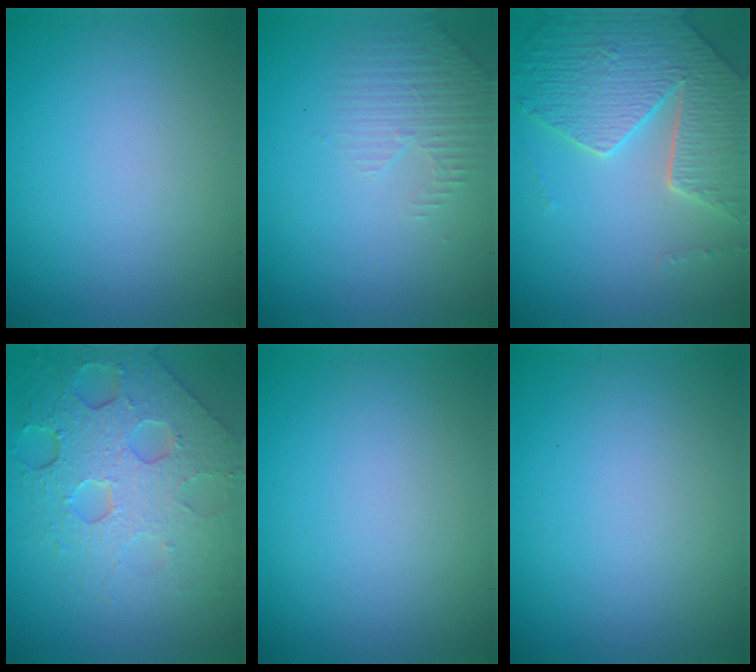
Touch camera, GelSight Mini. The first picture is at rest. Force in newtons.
{"total": 2.3, "press": 2.2, "slide": 0.6}
{"total": 6.7, "press": 5.4, "slide": 4.1}
{"total": 7.9, "press": 5.4, "slide": 5.8}
{"total": 0.0}
{"total": 0.0}